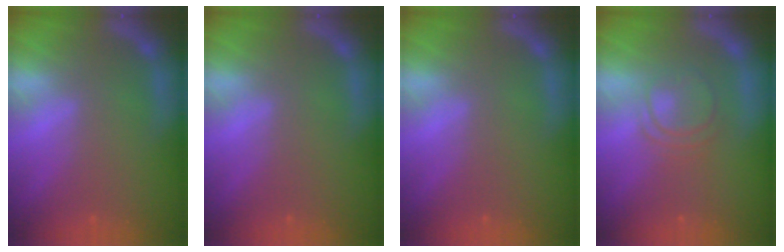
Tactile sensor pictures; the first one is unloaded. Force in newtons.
{"total": 0.0}
{"total": 0.0}
{"total": 4.0}